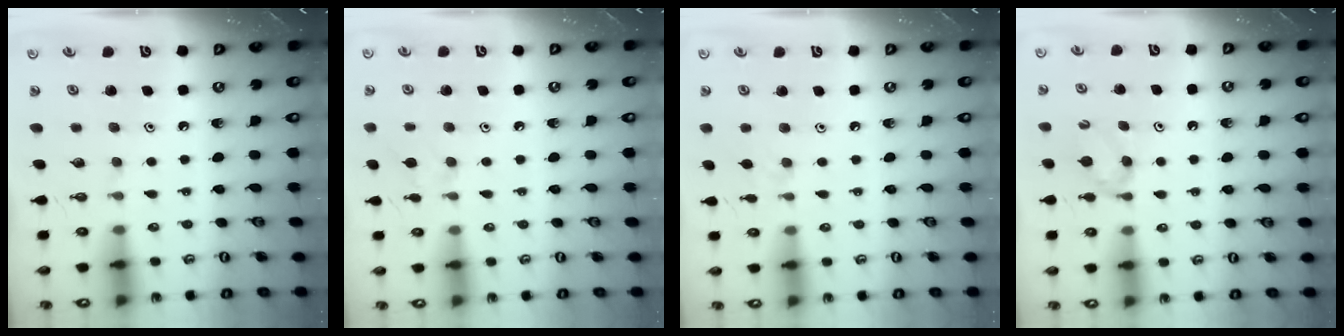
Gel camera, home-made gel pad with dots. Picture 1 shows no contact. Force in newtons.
{"total": 5.9, "press": 5.8, "slide": 0.8}
{"total": 3.9, "press": 3.8, "slide": 0.6}
{"total": 4.0, "press": 3.9, "slide": 0.7}